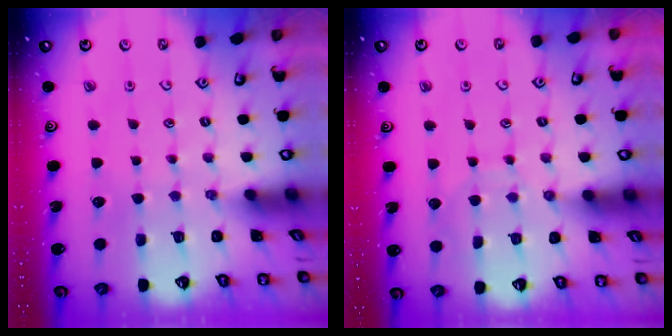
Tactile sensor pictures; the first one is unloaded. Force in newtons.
{"total": 6.3, "press": 6.3, "slide": 0.6}